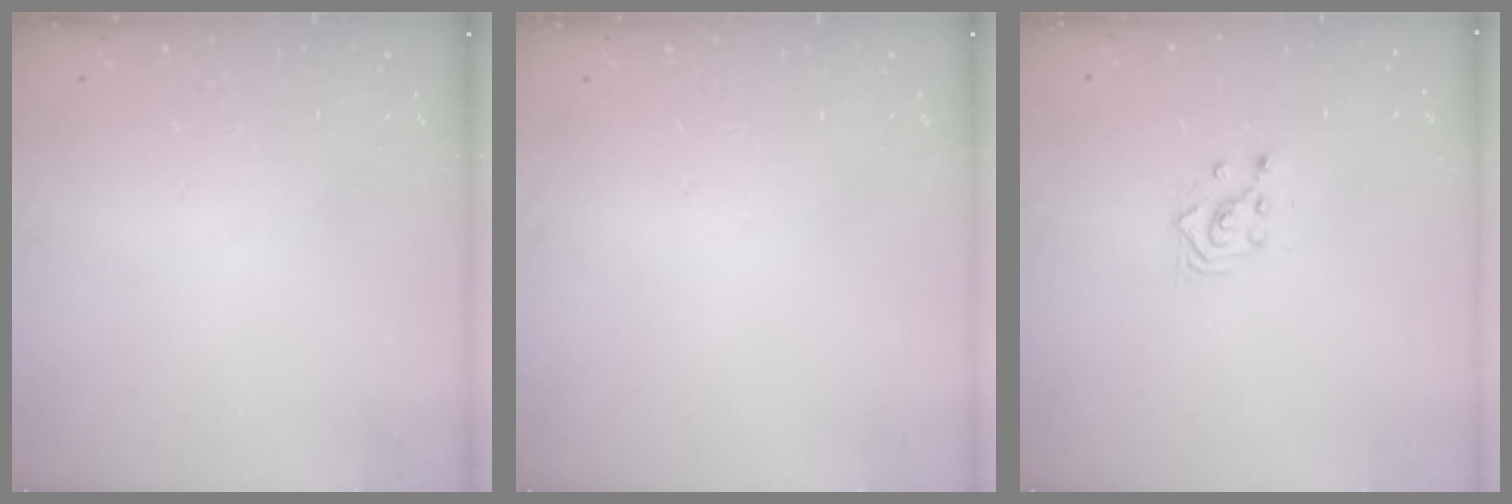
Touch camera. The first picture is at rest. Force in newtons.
{"total": 0.0}
{"total": 2.3, "press": 2.3, "slide": 0.2}